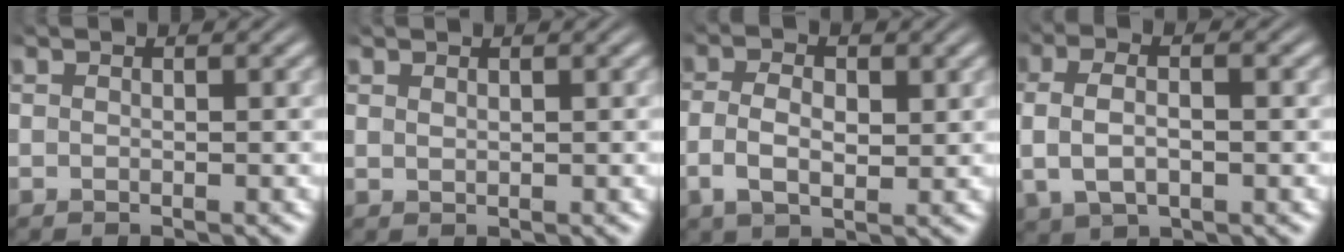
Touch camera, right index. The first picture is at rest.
{"total": 0.7, "force": [0.7, -0.1, 0.1], "torque": [-0.002, 0.000, 0.018]}
{"total": 3.7, "force": [-0.2, 2.3, 2.9], "torque": [-0.063, -0.006, 0.002]}
{"total": 4.4, "force": [0.3, 2.7, 3.4], "torque": [-0.079, 0.003, 0.011]}